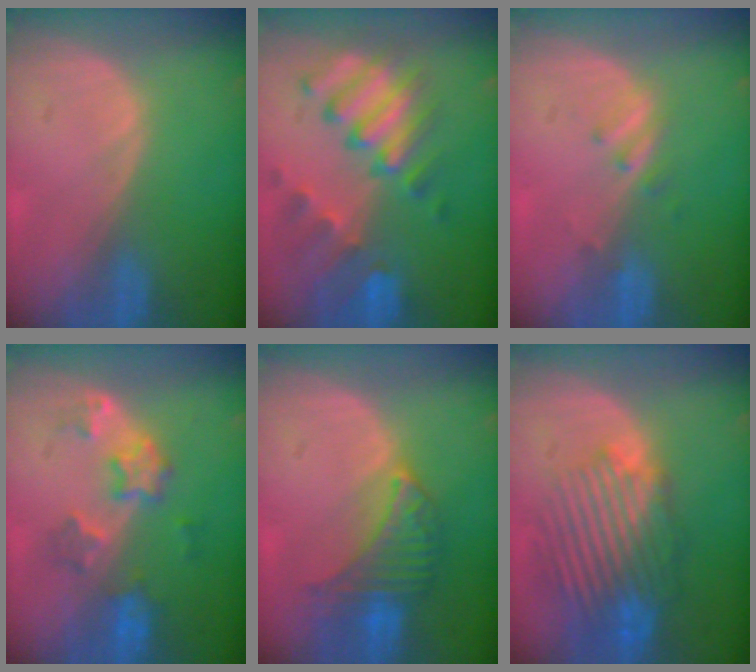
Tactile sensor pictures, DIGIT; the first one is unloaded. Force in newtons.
{"total": 10.0, "press": 8.8, "slide": 4.7}
{"total": 2.5, "press": 2.2, "slide": 1.2}
{"total": 5.9, "press": 5.7, "slide": 1.8}
{"total": 6.7, "press": 6.6, "slide": 0.7}
{"total": 10.2, "press": 9.5, "slide": 3.9}